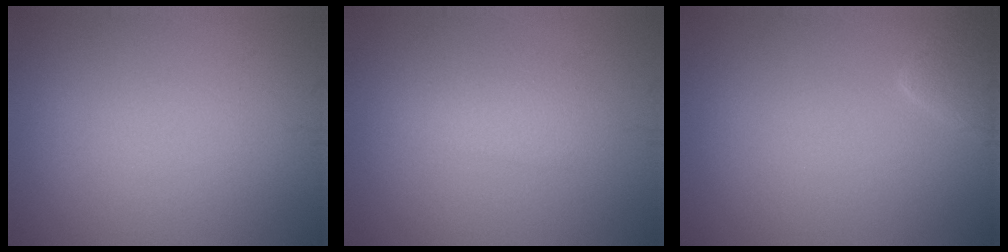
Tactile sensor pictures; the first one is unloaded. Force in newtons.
{"total": 2.0, "press": 1.9, "slide": 0.1}
{"total": 1.7, "press": 1.7, "slide": 0.1}